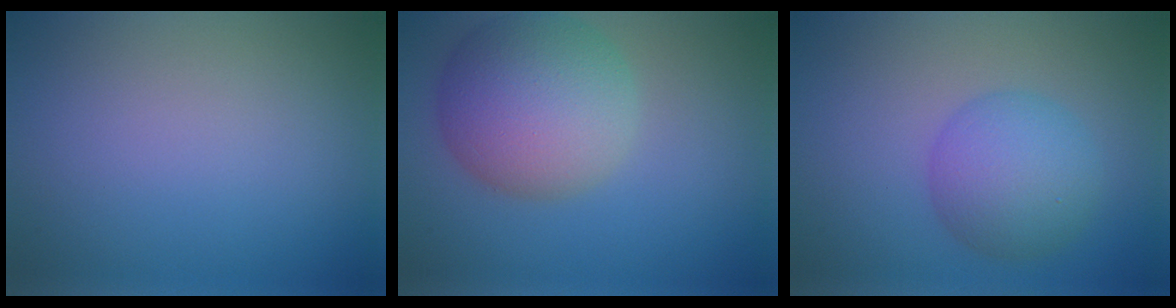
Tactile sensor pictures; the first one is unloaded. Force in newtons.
{"total": 8.8, "press": 8.8, "slide": 0.5}
{"total": 5.2, "press": 5.2, "slide": 0.2}